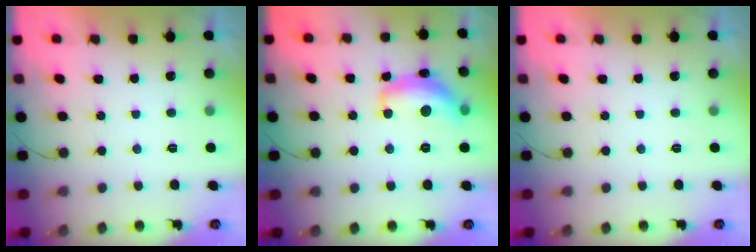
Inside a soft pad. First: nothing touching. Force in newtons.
{"total": 14.1, "press": 14.0, "slide": 0.8}
{"total": 0.0}